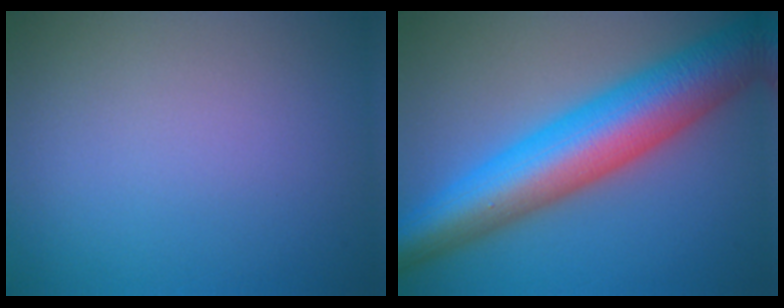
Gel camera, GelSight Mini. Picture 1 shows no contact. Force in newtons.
{"total": 11.2, "press": 11.2, "slide": 0.2}